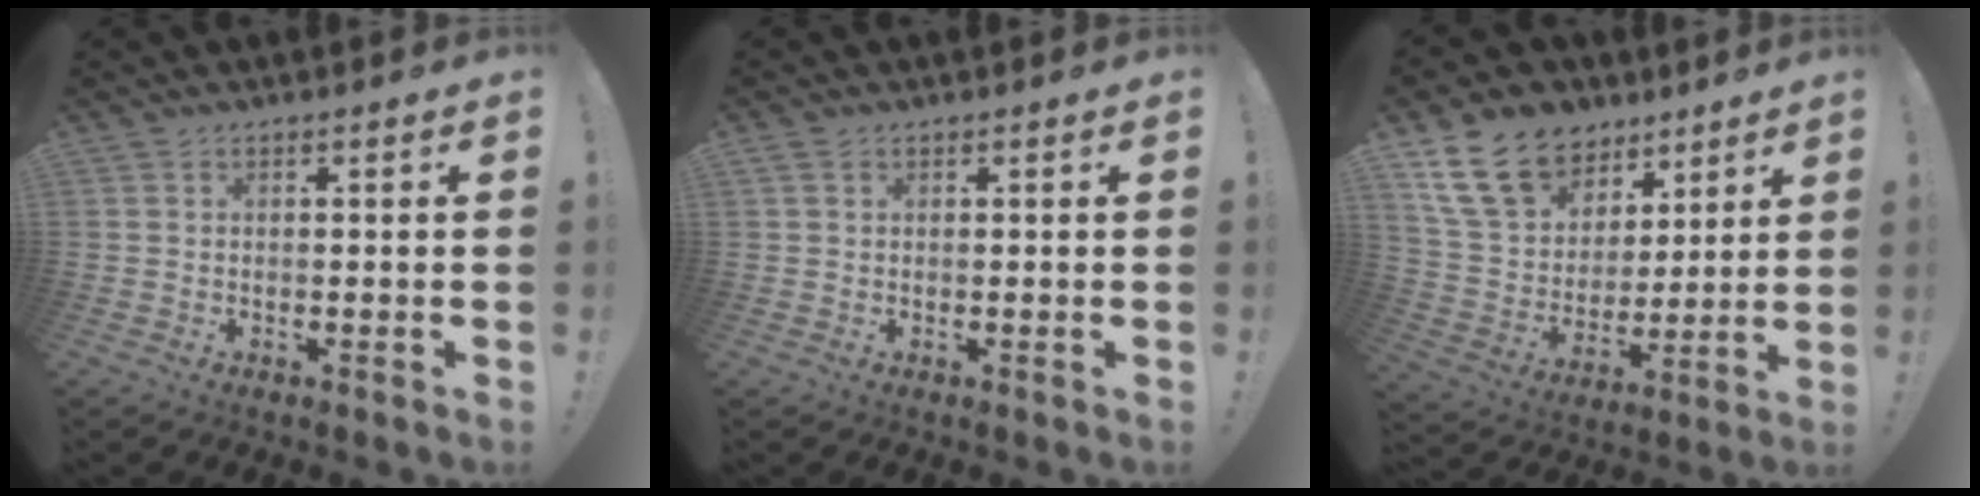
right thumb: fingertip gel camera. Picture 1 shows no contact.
{"total": 1.2, "force": [0.7, 0.8, 0.6], "torque": [-0.020, 0.005, 0.015]}
{"total": 17.8, "force": [10.2, 12.7, 7.2], "torque": [-0.128, -0.047, 0.209]}